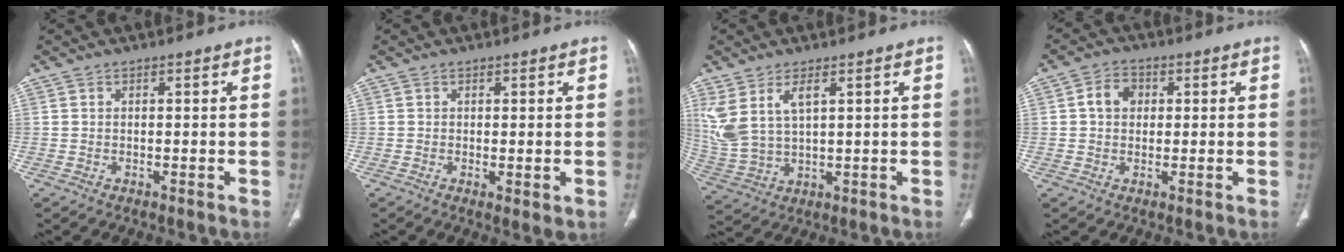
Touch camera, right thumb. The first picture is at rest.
{"total": 2.2, "force": [-0.3, 0.7, 2.0], "torque": [-0.033, -0.010, -0.002]}
{"total": 9.6, "force": [4.0, 4.5, 7.4], "torque": [-0.173, -0.012, 0.096]}
{"total": 4.6, "force": [0.8, 3.7, 2.7], "torque": [-0.034, 0.009, 0.010]}